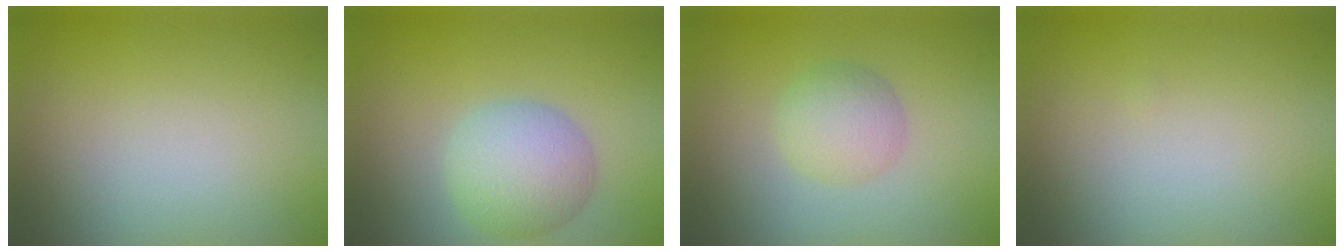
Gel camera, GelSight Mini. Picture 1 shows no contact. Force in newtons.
{"total": 4.8, "press": 4.8, "slide": 0.1}
{"total": 3.0, "press": 3.0, "slide": 0.1}
{"total": 0.0}